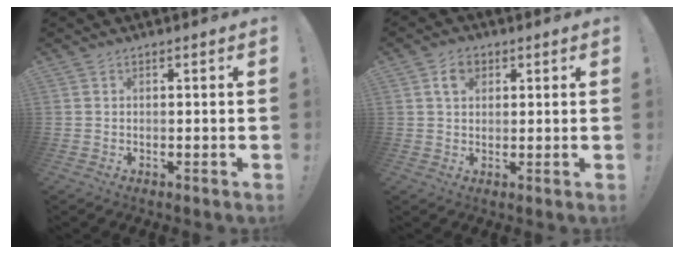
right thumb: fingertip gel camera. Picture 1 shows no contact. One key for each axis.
{"total": 4.9, "fx": 2.0, "fy": 3.6, "fz": 2.7, "tx": -0.038, "ty": 0.002, "tz": 0.035}